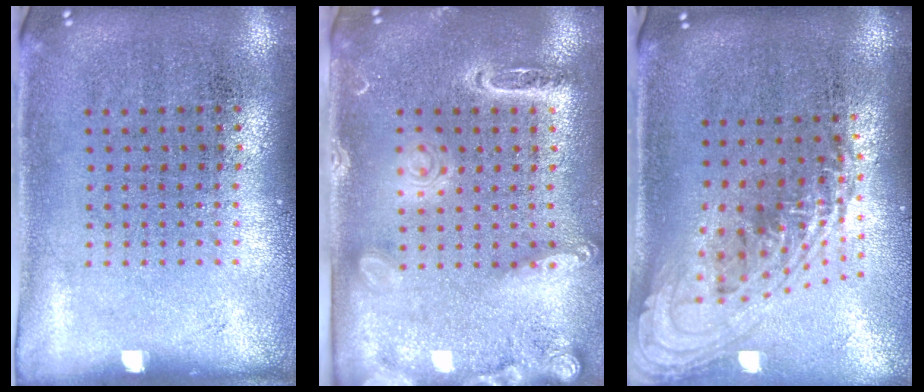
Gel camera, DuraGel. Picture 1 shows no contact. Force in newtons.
{"total": 2.2, "press": 1.9, "slide": 1.1}
{"total": 2.2, "press": 1.6, "slide": 1.5}